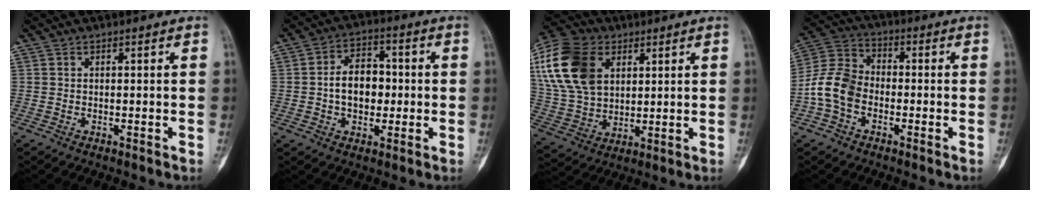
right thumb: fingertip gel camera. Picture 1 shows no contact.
{"total": 9.1, "force": [-0.4, 6.3, 6.5], "torque": [-0.074, 0.021, -0.014]}
{"total": 19.7, "force": [6.6, 13.4, 12.8], "torque": [-0.256, -0.005, 0.125]}
{"total": 10.0, "force": [-2.7, 7.4, 6.2], "torque": [-0.118, 0.033, -0.065]}